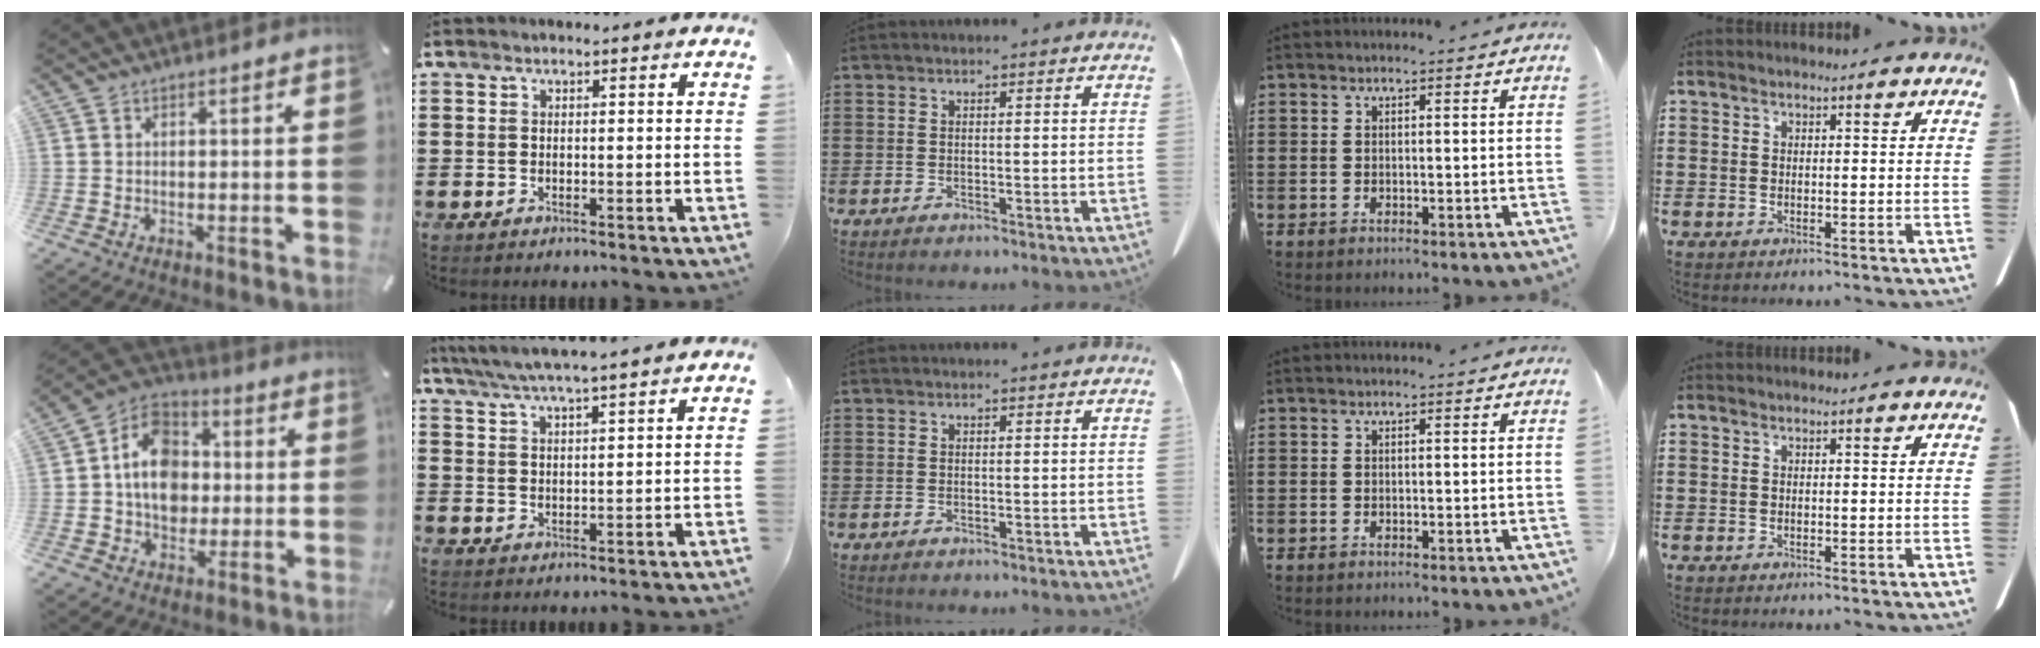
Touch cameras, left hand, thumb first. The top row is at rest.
{"thumb": {"total": 12.6, "force": [-0.5, 10.5, 6.9], "torque": [-0.125, 0.015, -0.013]}, "index": {"total": 4.6, "force": [4.1, -0.3, 2.1], "torque": [-0.052, -0.016, 0.071]}}